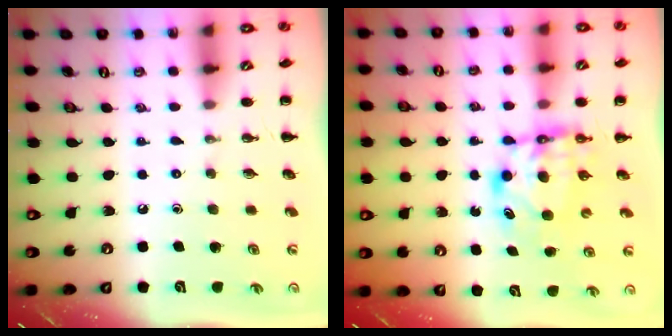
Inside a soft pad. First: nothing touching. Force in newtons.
{"total": 6.0, "press": 6.0, "slide": 0.7}